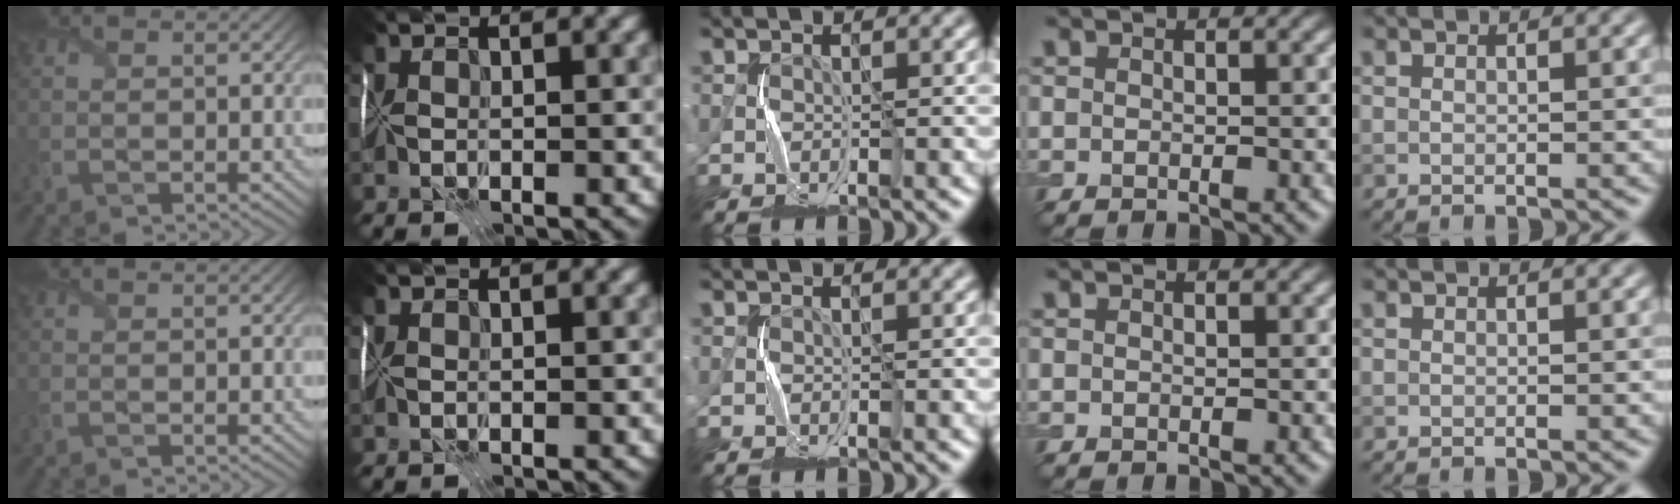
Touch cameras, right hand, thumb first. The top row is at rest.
{}